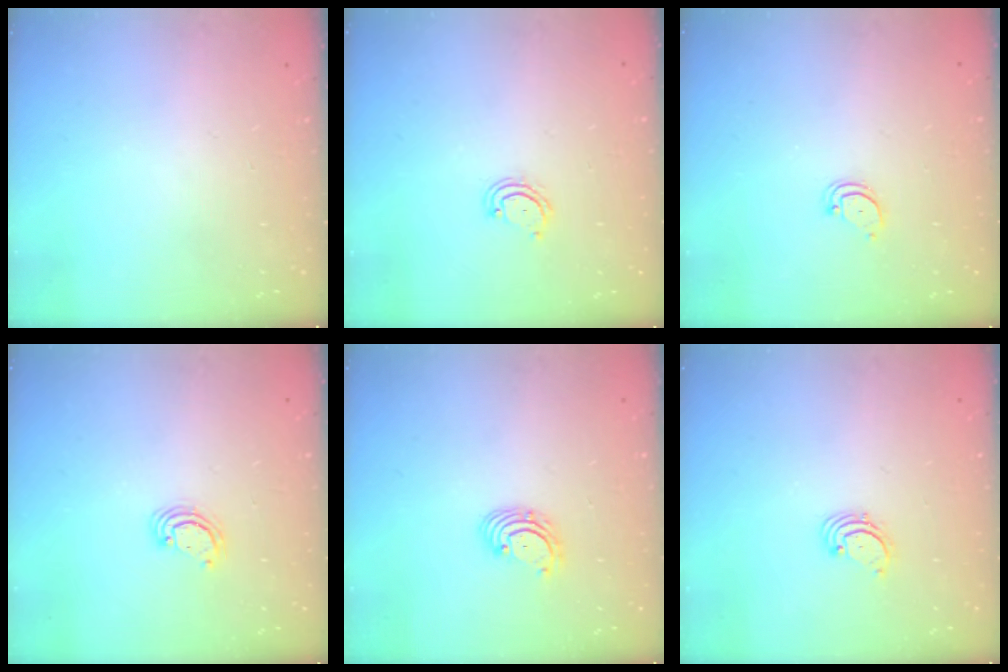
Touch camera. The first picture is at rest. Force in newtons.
{"total": 3.9, "press": 3.9, "slide": 0.3}
{"total": 3.0, "press": 3.0, "slide": 0.3}
{"total": 2.8, "press": 2.8, "slide": 0.3}
{"total": 2.9, "press": 2.9, "slide": 0.3}
{"total": 1.7, "press": 1.7, "slide": 0.2}